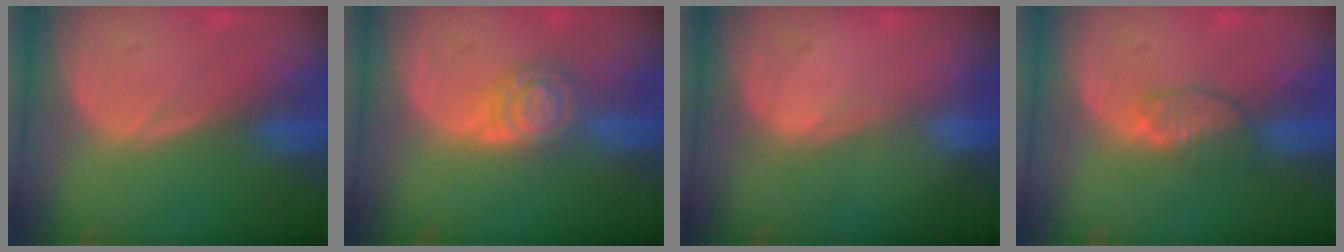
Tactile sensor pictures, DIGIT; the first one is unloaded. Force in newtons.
{"total": 5.7, "press": 5.6, "slide": 0.4}
{"total": 0.6, "press": 0.5, "slide": 0.4}
{"total": 3.4, "press": 3.4, "slide": 0.2}